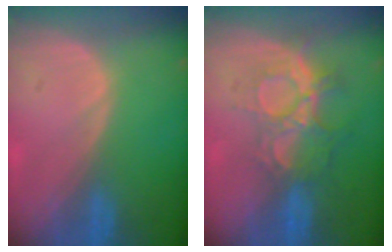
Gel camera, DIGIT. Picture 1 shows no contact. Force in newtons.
{"total": 9.3, "press": 7.9, "slide": 5.1}